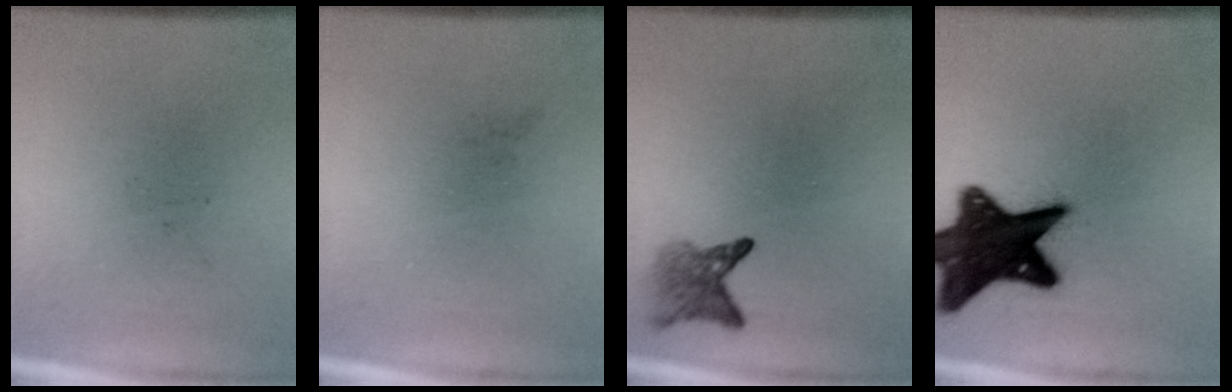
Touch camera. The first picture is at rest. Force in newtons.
{"total": 0.0}
{"total": 2.7}
{"total": 19.0}